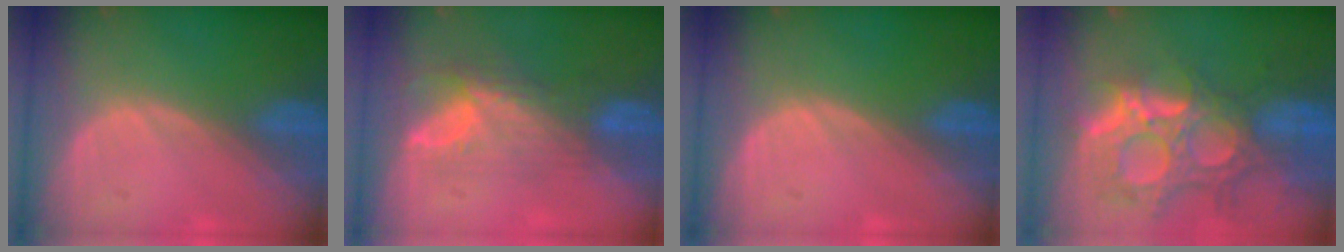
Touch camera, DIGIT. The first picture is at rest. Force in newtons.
{"total": 8.0, "press": 6.6, "slide": 4.5}
{"total": 0.0}
{"total": 13.1, "press": 11.2, "slide": 6.8}